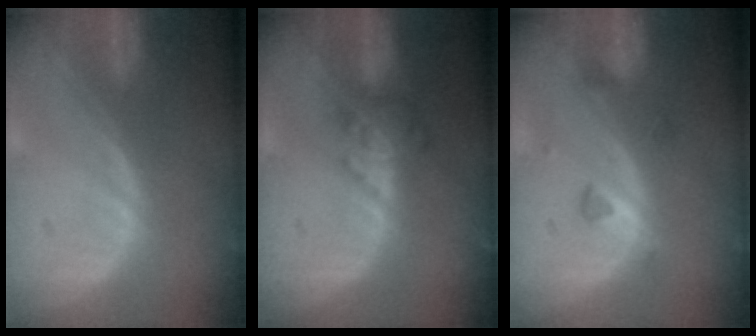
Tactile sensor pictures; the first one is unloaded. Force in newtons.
{"total": 4.8, "press": 4.4, "slide": 1.9}
{"total": 2.5, "press": 2.3, "slide": 0.9}